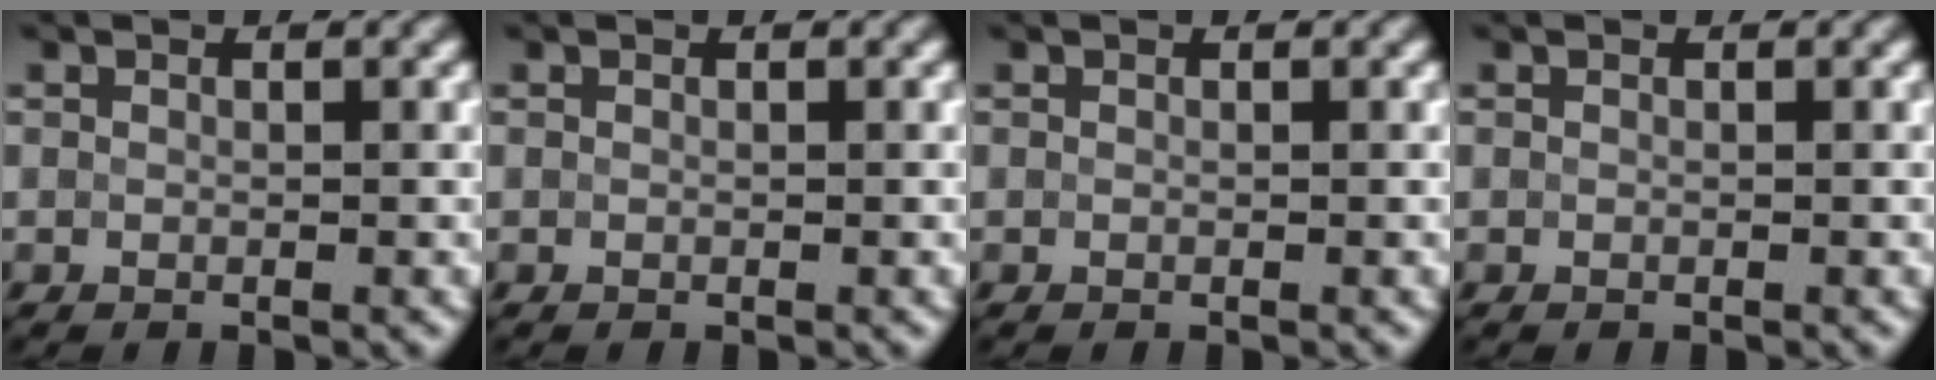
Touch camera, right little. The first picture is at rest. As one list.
[{"total": 0.0}, {"total": 0.0}, {"total": 0.0}]